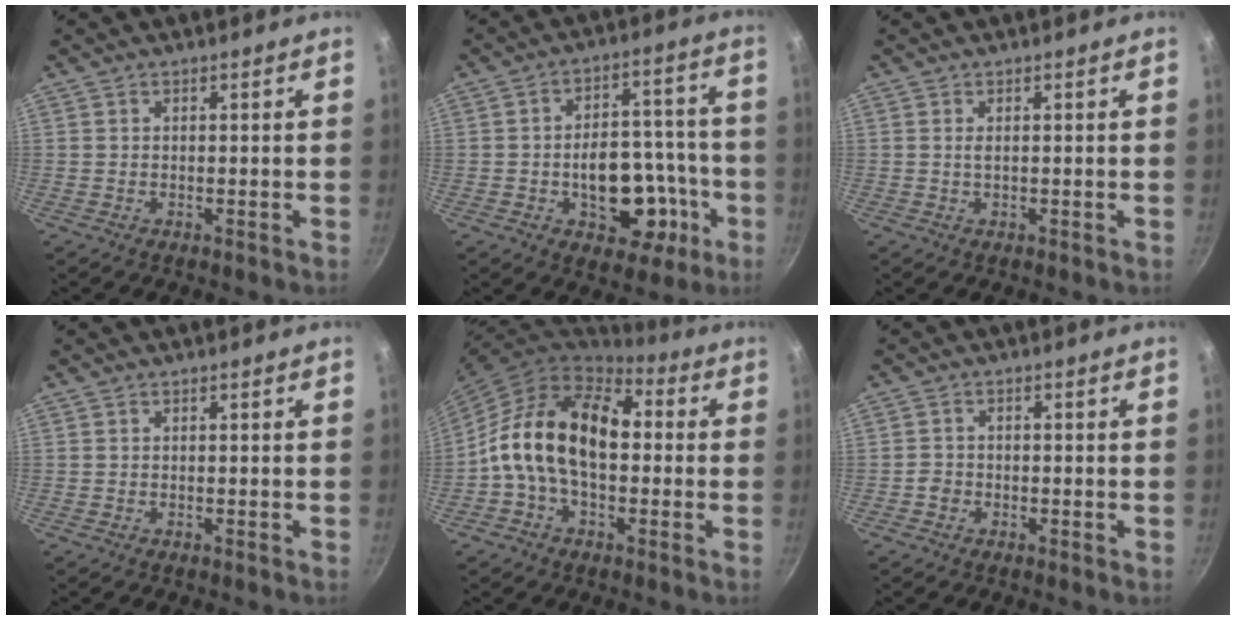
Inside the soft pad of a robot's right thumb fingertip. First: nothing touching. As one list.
[{"total": 15.8, "force": [-4.8, 10.0, 11.2], "torque": [-0.110, 0.042, -0.056]}, {"total": 0.8, "force": [0.2, 0.3, 0.8], "torque": [-0.016, 0.000, 0.003]}, {"total": 0.0}, {"total": 17.5, "force": [0.1, 11.4, 13.3], "torque": [-0.198, 0.038, -0.018]}, {"total": 1.8, "force": [-0.9, 1.4, 0.5], "torque": [-0.004, 0.011, -0.018]}]